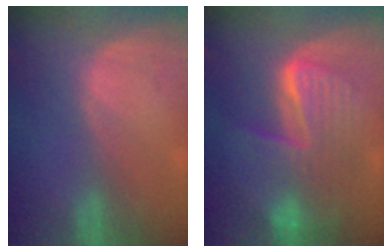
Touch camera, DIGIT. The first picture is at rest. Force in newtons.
{"total": 10.4, "press": 10.4, "slide": 0.9}